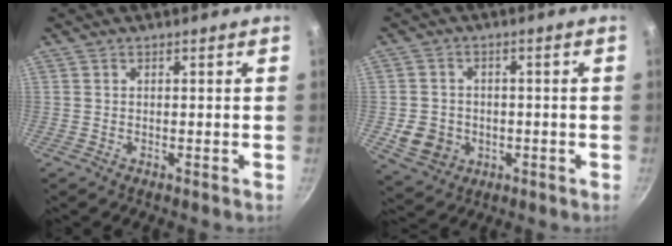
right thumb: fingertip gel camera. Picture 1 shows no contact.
{"total": 7.7, "force": [-1.6, 6.7, 3.5], "torque": [-0.049, 0.013, -0.016]}